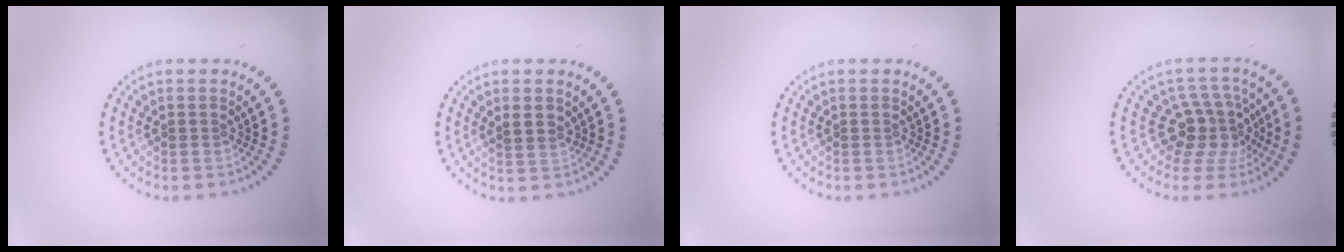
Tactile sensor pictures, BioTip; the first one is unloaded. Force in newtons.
{"total": 1.3, "press": 1.1, "slide": 0.7}
{"total": 0.0}
{"total": 4.1, "press": 3.2, "slide": 2.5}